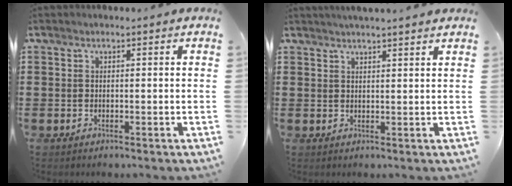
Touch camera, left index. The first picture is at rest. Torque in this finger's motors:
{"motor_torque": [1.13, -1.00, 0.23, 0.10]}